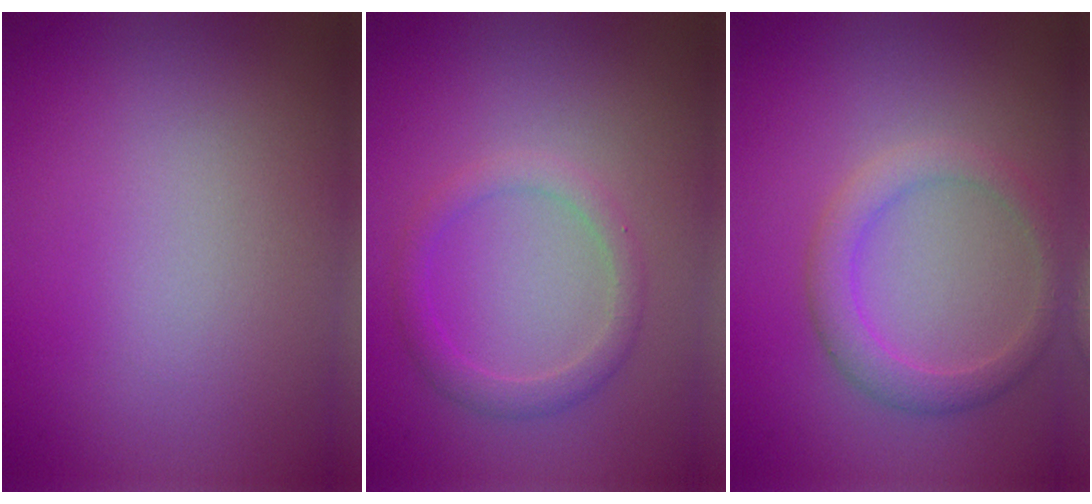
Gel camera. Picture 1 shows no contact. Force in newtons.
{"total": 2.0, "press": 2.0, "slide": 0.1}
{"total": 2.7, "press": 2.7, "slide": 0.0}